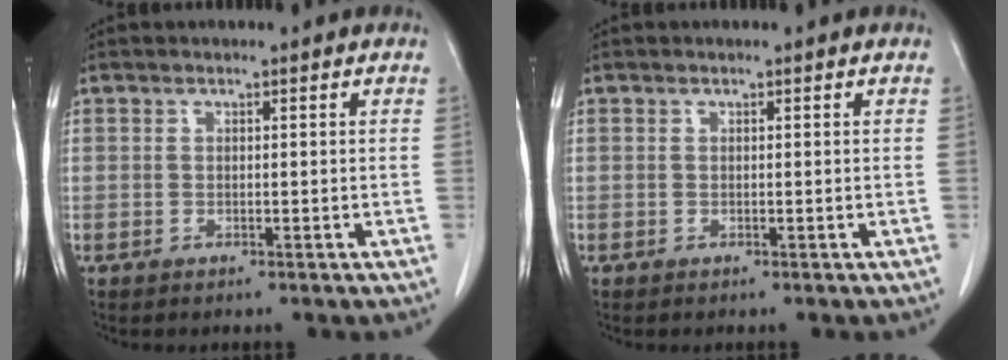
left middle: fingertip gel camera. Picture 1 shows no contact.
{"total": 0.0}